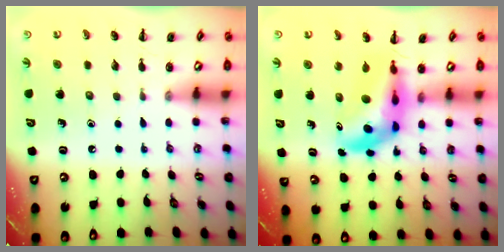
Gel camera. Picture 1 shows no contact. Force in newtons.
{"total": 6.3, "press": 6.0, "slide": 2.0}